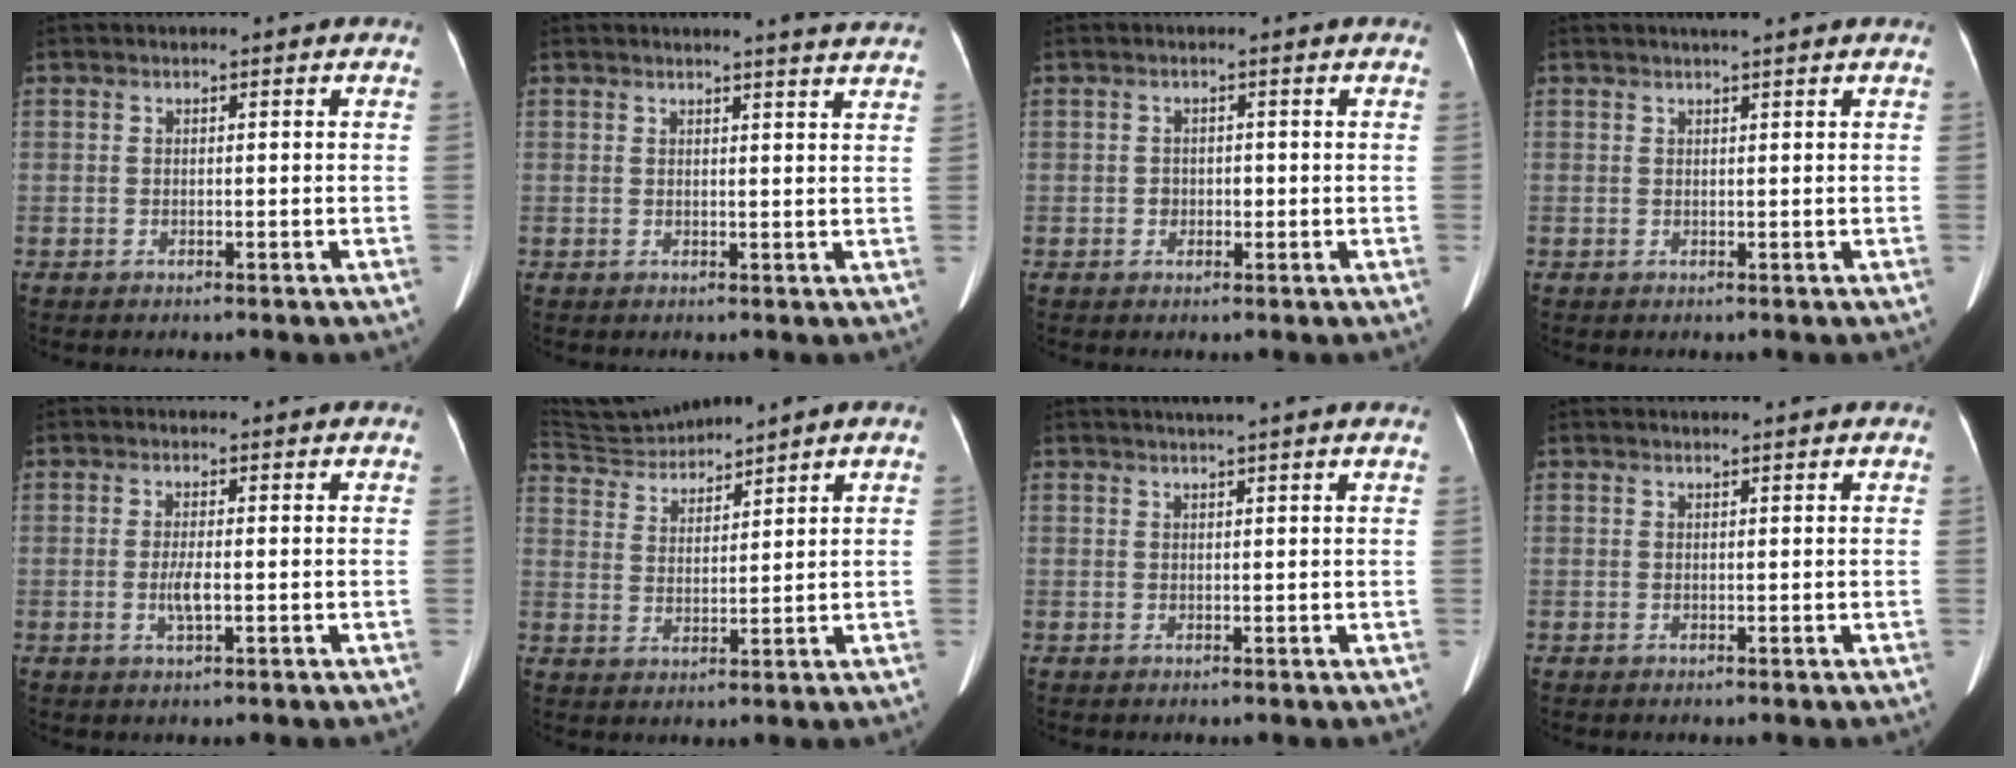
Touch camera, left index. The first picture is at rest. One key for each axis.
{"total": 5.6, "fx": 5.3, "fy": -0.5, "fz": 1.8, "tx": -0.023, "ty": -0.005, "tz": 0.039}
{"total": 1.4, "fx": -0.2, "fy": 1.2, "fz": 0.7, "tx": -0.010, "ty": 0.003, "tz": -0.004}
{"total": 1.8, "fx": 1.6, "fy": 0.1, "fz": 0.9, "tx": -0.011, "ty": 0.017, "tz": 0.028}
{"total": 2.3, "fx": -0.3, "fy": 0.3, "fz": 2.3, "tx": -0.046, "ty": -0.002, "tz": -0.005}
{"total": 6.2, "fx": 6.1, "fy": -0.9, "fz": 0.0, "tx": -0.016, "ty": 0.015, "tz": 0.133}
{"total": 3.9, "fx": 3.3, "fy": -0.7, "fz": 1.9, "tx": -0.022, "ty": 0.017, "tz": 0.042}
{"total": 1.7, "fx": 1.6, "fy": 0.0, "fz": 0.3, "tx": -0.009, "ty": 0.014, "tz": 0.022}